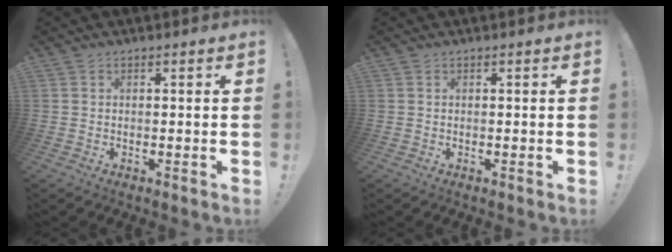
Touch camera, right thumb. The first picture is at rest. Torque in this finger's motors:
{"motor_torque": [-0.03, 0.11, 0.13, -0.01, -0.02]}